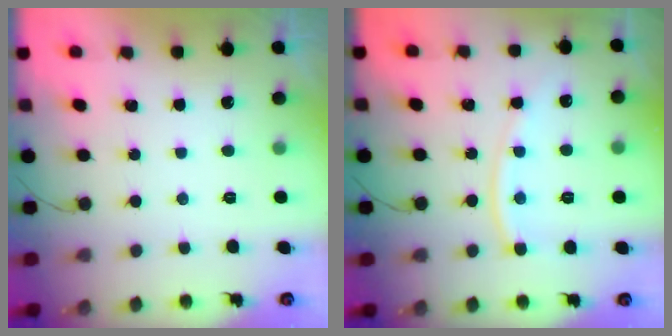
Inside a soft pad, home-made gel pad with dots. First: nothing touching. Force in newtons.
{"total": 10.7, "press": 10.6, "slide": 1.1}